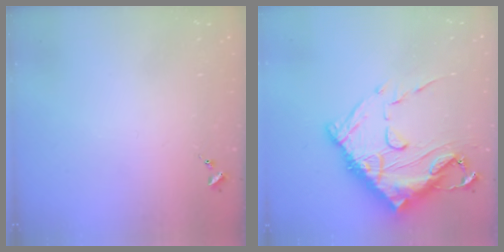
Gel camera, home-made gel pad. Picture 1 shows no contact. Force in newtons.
{"total": 20.5, "press": 20.4, "slide": 2.3}